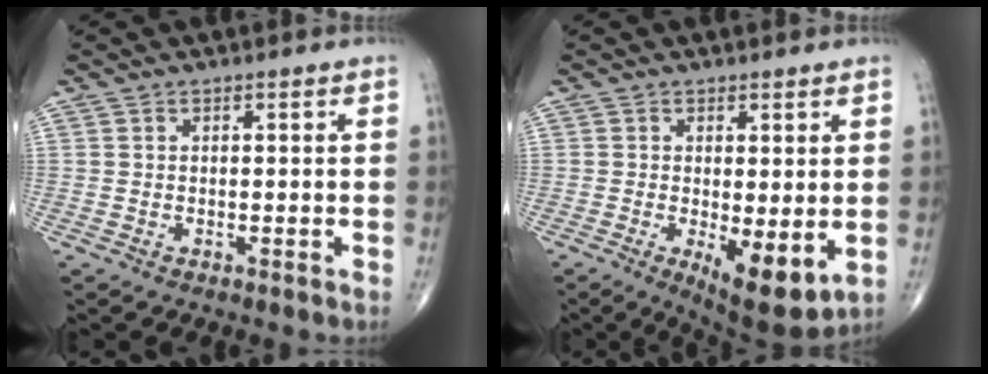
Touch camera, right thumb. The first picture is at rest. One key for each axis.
{"total": 8.9, "fx": -1.6, "fy": 3.2, "fz": 8.1, "tx": -0.118, "ty": -0.026, "tz": -0.017}